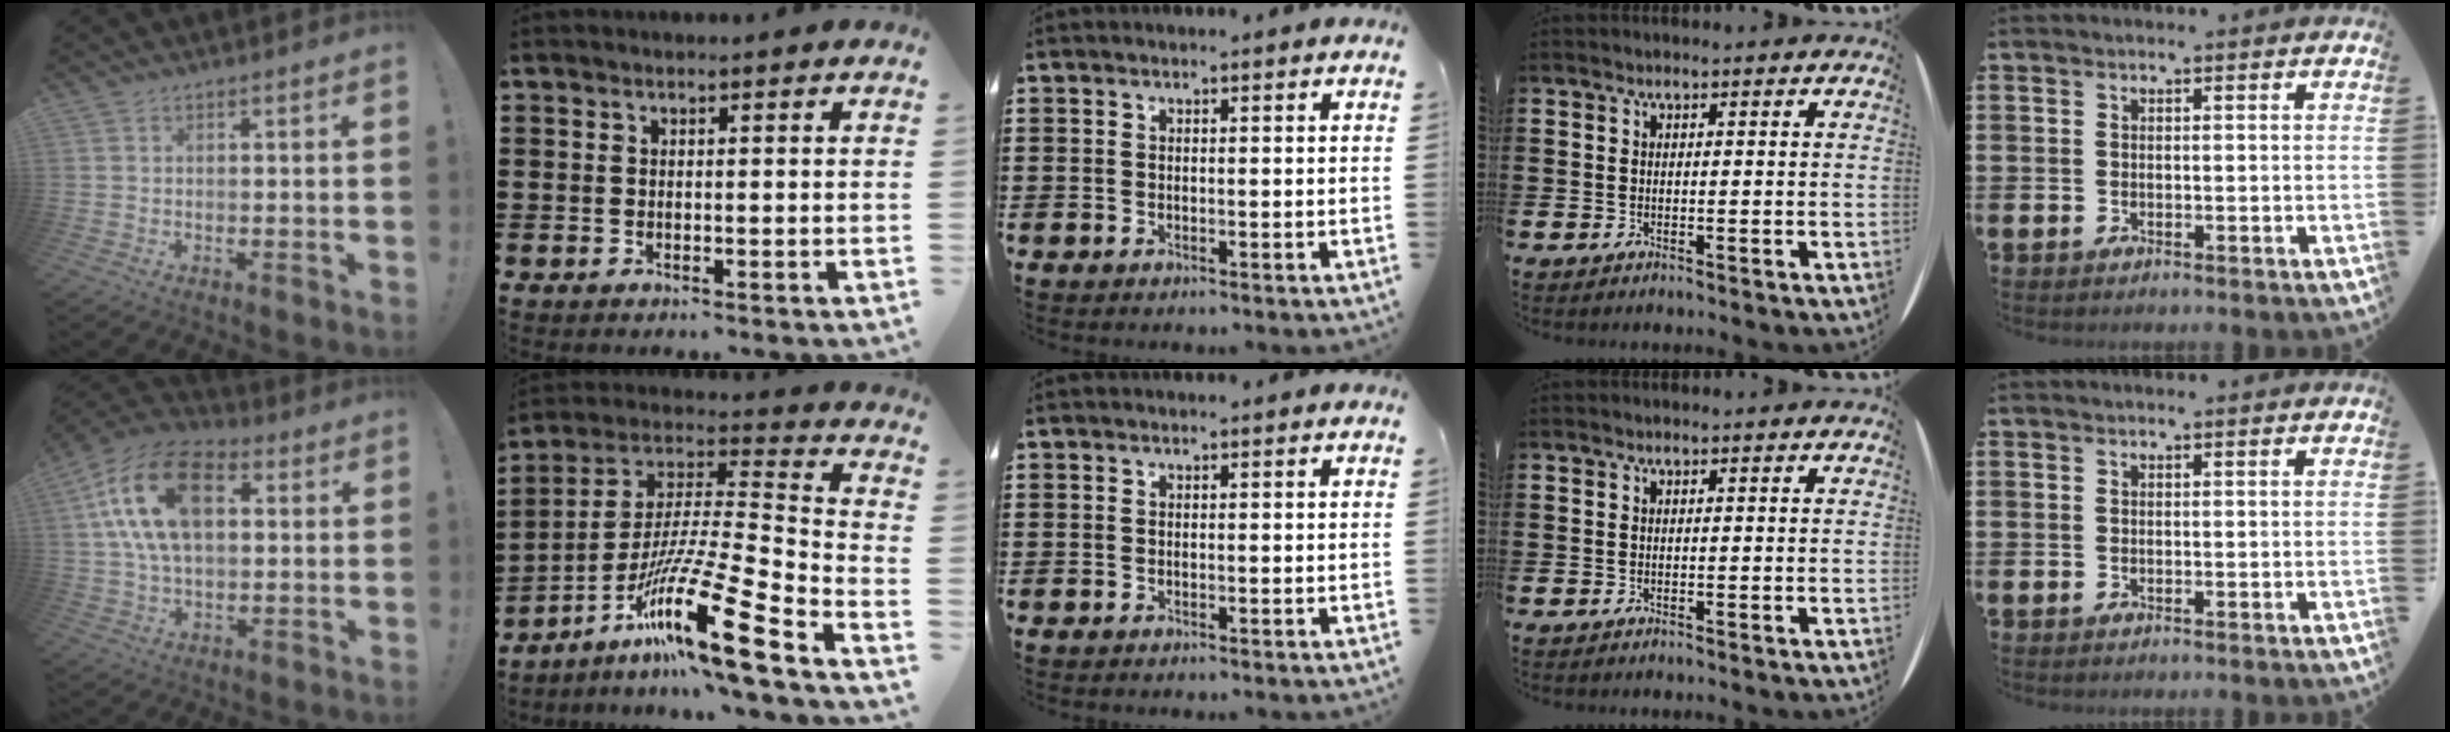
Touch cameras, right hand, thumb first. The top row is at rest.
{"thumb": {"total": 20.1, "force": [5.3, 11.9, 15.4], "torque": [-0.295, -0.003, 0.088]}, "index": {"total": 18.3, "force": [-11.0, 1.4, 14.6], "torque": [-0.263, 0.008, -0.198]}}